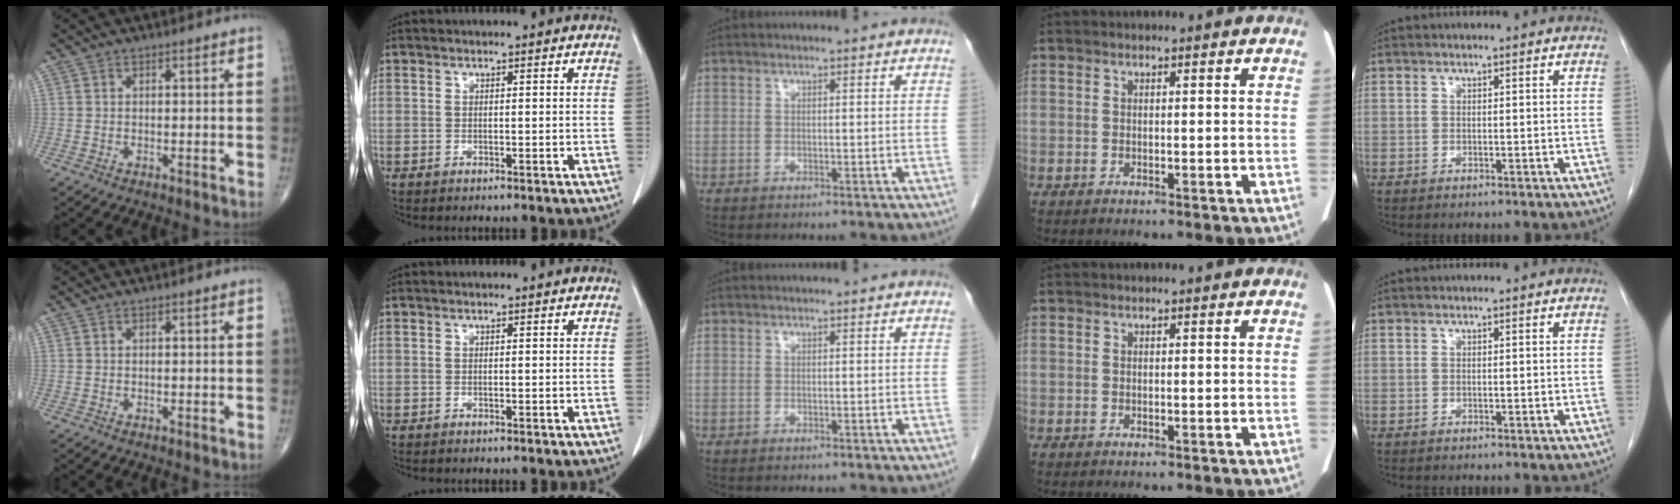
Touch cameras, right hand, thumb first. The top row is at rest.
{}